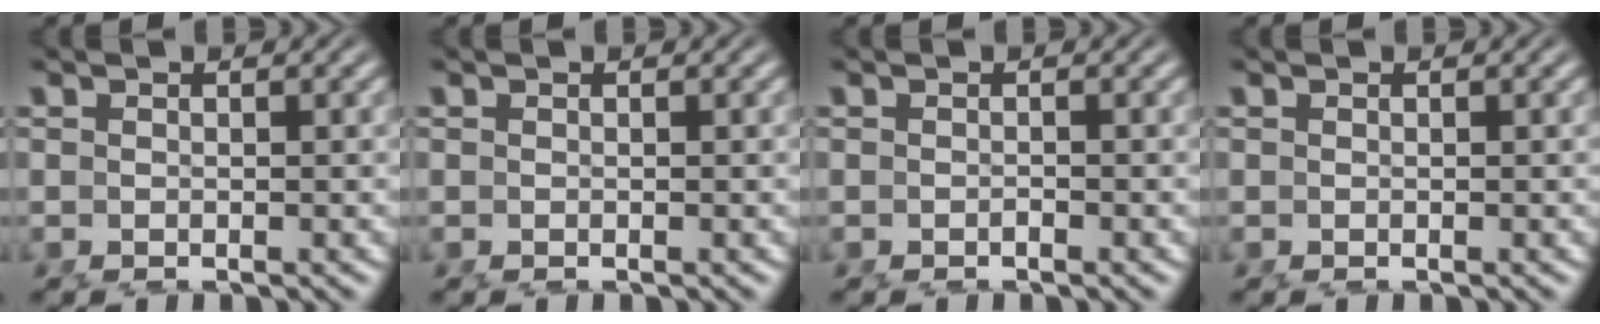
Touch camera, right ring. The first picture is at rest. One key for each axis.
{"total": 0.0}
{"total": 0.6, "fx": -0.5, "fy": -0.3, "fz": 0.0, "tx": -0.002, "ty": -0.004, "tz": -0.006}
{"total": 0.0}